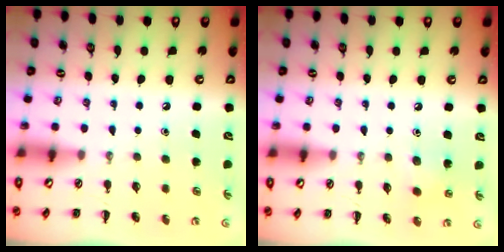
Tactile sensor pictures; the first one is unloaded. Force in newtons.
{"total": 4.6, "press": 4.4, "slide": 1.3}